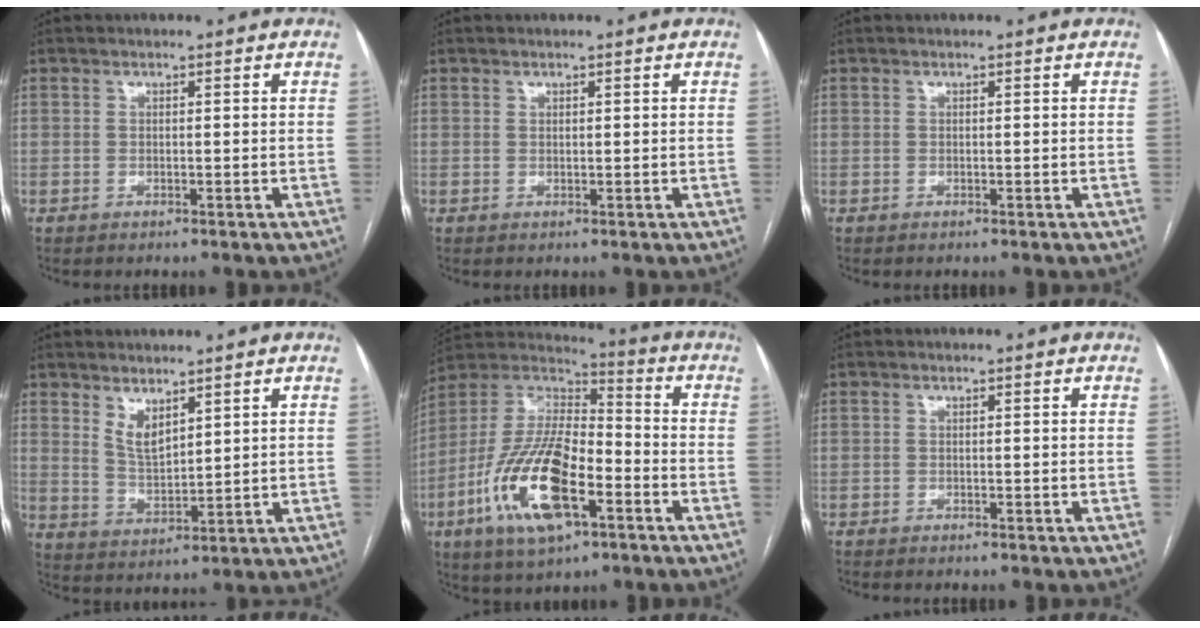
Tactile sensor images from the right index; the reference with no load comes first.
{"total": 0.0}
{"total": 0.0}
{"total": 4.4, "force": [3.1, 1.5, 2.8], "torque": [-0.059, -0.012, 0.068]}
{"total": 18.9, "force": [-7.1, 6.8, 16.2], "torque": [-0.335, 0.001, -0.125]}
{"total": 1.8, "force": [-1.6, 0.2, 0.8], "torque": [-0.013, -0.004, -0.018]}